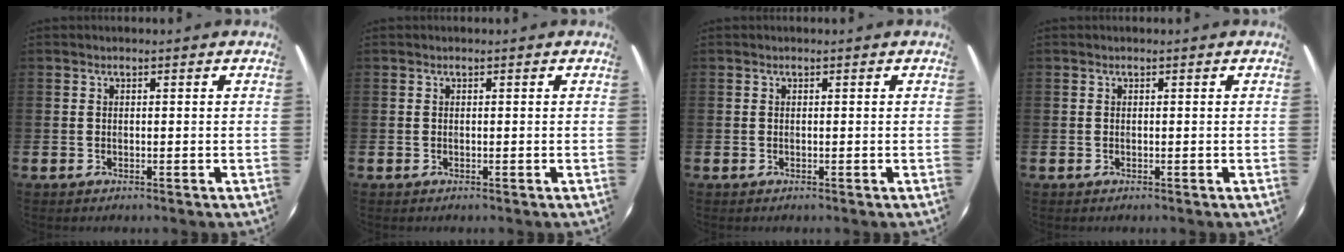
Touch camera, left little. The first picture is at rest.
{"total": 0.0}
{"total": 0.0}
{"total": 0.0}